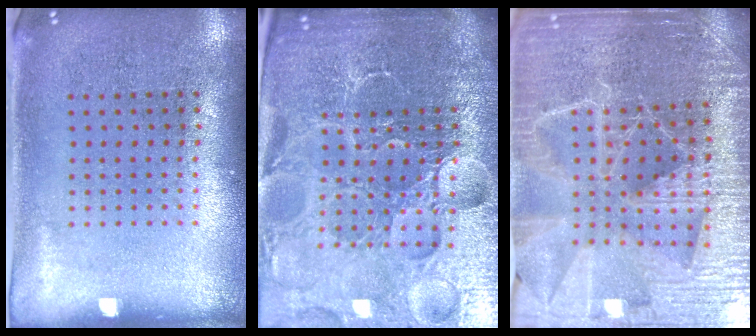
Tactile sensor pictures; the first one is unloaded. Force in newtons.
{"total": 6.8, "press": 6.0, "slide": 3.2}
{"total": 5.2, "press": 4.8, "slide": 2.0}